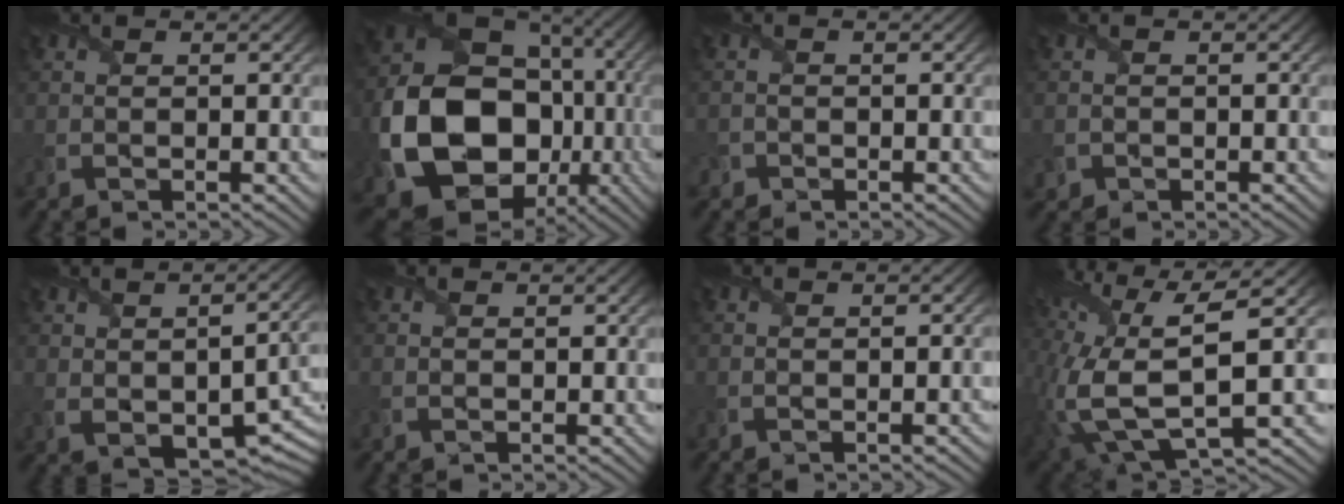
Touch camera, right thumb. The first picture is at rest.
{"total": 19.9, "force": [-4.4, 16.0, 11.1], "torque": [-0.244, -0.057, -0.055]}
{"total": 1.1, "force": [-0.7, 0.9, -0.1], "torque": [0.010, -0.003, -0.016]}
{"total": 1.1, "force": [-0.6, 1.0, 0.0], "torque": [0.006, -0.007, -0.013]}
{"total": 10.0, "force": [-2.3, 5.6, 8.0], "torque": [-0.133, -0.039, -0.017]}
{"total": 0.0}
{"total": 0.5, "force": [-0.3, -0.2, 0.3], "torque": [-0.002, -0.001, -0.004]}
{"total": 14.8, "force": [0.3, 5.8, 13.6], "torque": [-0.329, -0.018, 0.031]}